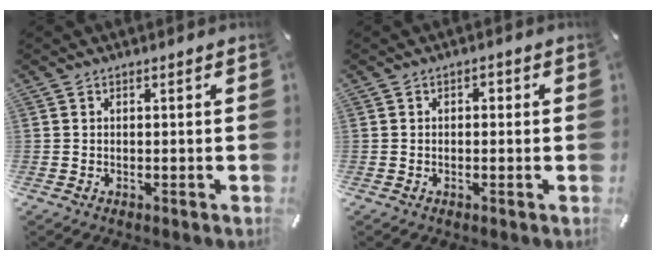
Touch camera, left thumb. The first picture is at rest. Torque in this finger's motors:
{"motor_torque": [0.46, 0.25, 0.12, -0.27, 0.00]}